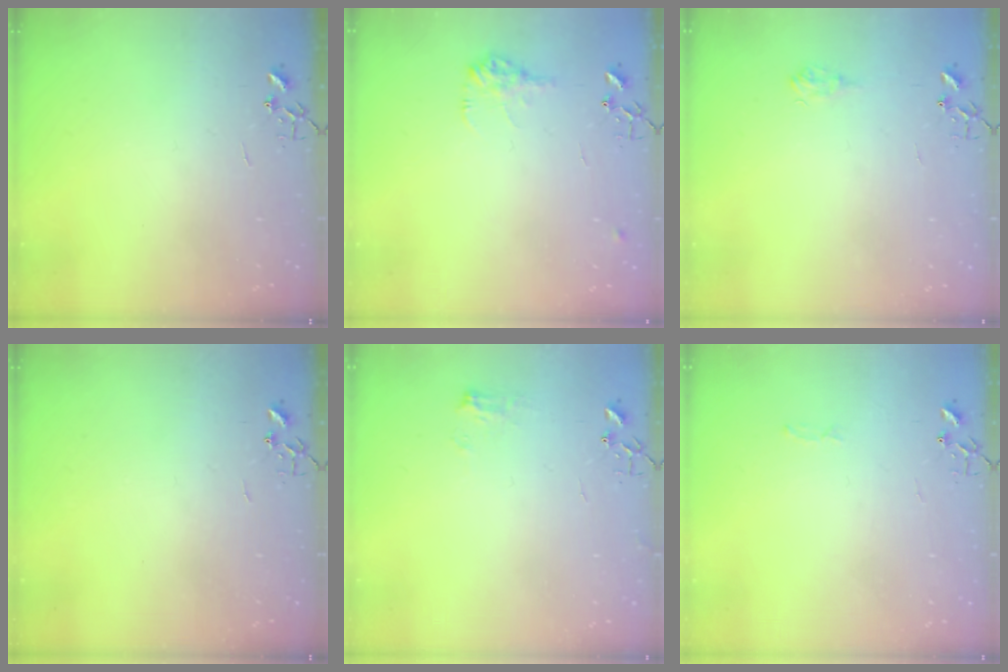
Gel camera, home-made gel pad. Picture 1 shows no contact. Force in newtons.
{"total": 9.5, "press": 9.5, "slide": 0.4}
{"total": 6.2, "press": 6.1, "slide": 0.8}
{"total": 0.0}
{"total": 6.8, "press": 6.8, "slide": 0.8}
{"total": 2.8, "press": 2.8, "slide": 0.4}